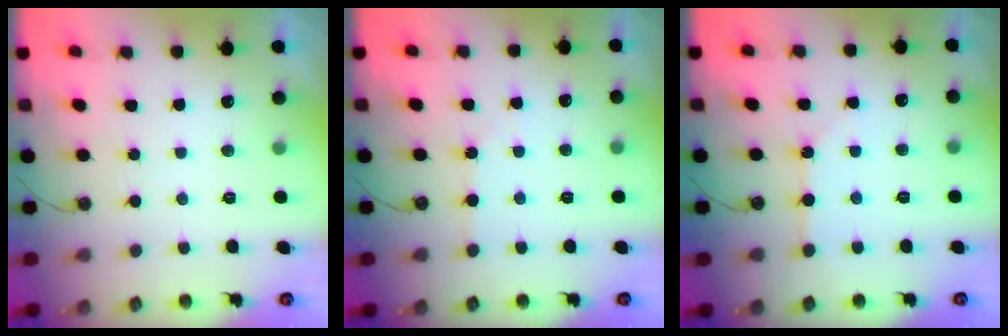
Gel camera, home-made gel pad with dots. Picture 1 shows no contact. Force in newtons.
{"total": 2.8, "press": 2.8, "slide": 0.5}
{"total": 2.6, "press": 2.5, "slide": 0.4}